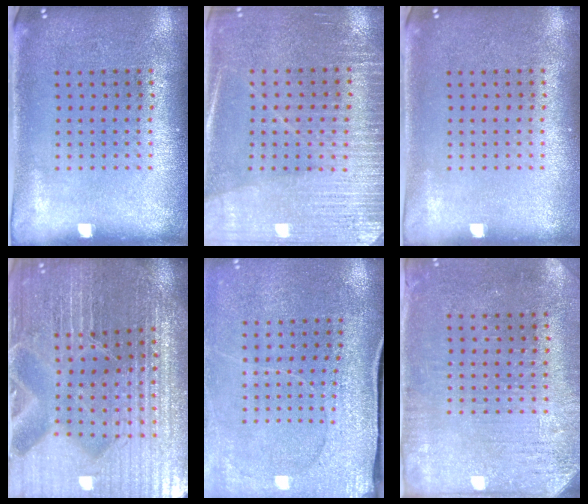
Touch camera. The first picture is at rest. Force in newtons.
{"total": 3.0, "press": 2.9, "slide": 0.7}
{"total": 0.0}
{"total": 5.4, "press": 5.1, "slide": 1.8}
{"total": 2.9, "press": 2.8, "slide": 0.7}
{"total": 3.1, "press": 2.6, "slide": 1.7}